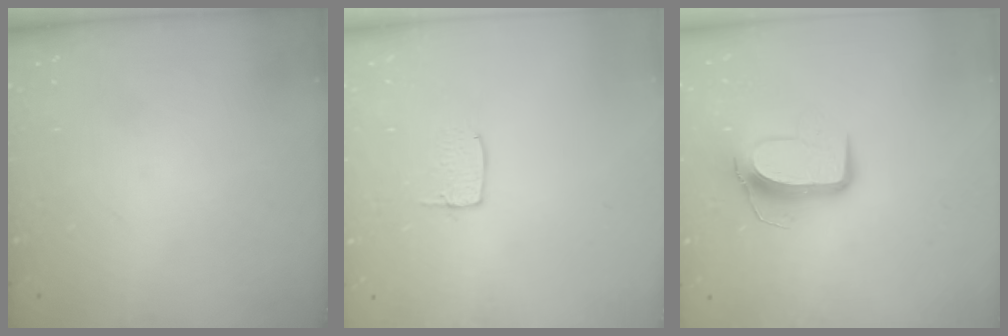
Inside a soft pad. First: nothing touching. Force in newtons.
{"total": 3.8, "press": 3.8, "slide": 0.2}
{"total": 10.5, "press": 10.5, "slide": 0.3}